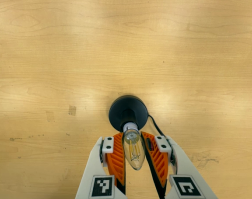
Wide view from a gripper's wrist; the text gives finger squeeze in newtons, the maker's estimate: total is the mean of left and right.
{"total": 13.8, "left": 14.1, "right": 13.5}